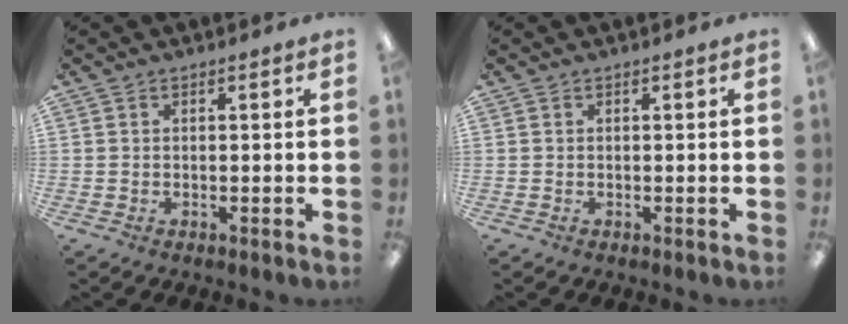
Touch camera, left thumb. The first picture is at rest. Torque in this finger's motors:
{"motor_torque": [-0.04, -0.05, 0.05, 0.00, 0.00]}